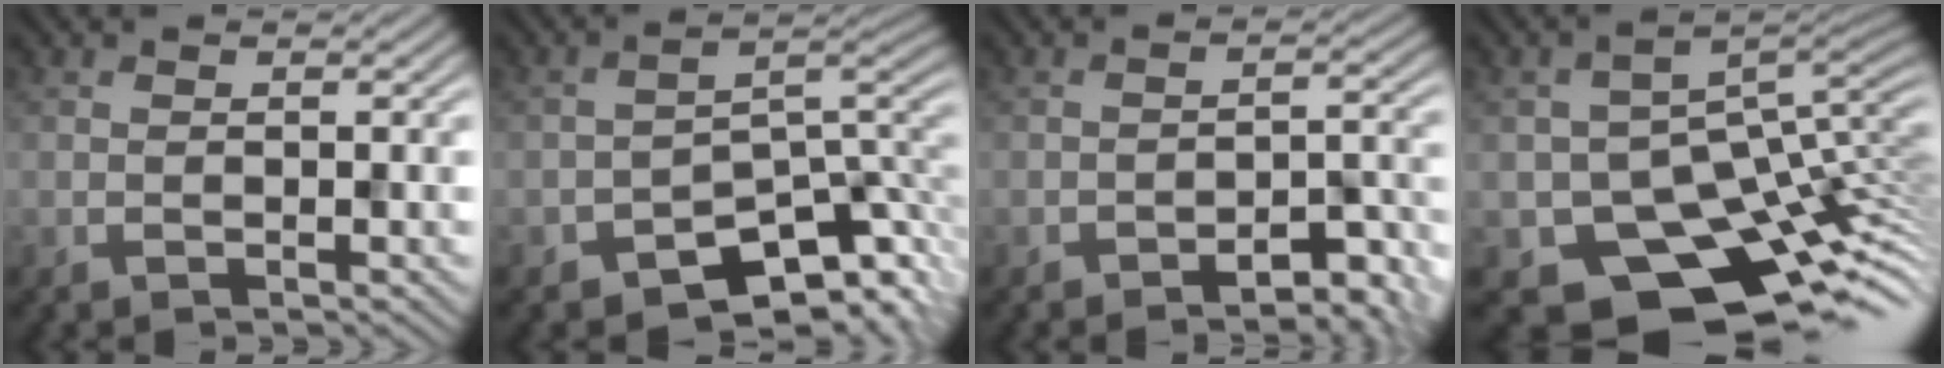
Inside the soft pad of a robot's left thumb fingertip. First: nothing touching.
{"total": 7.5, "force": [-6.1, 3.3, 3.0], "torque": [-0.024, -0.014, -0.106]}
{"total": 4.5, "force": [-4.0, 0.4, 2.1], "torque": [-0.026, 0.014, -0.053]}
{"total": 11.4, "force": [-5.4, 7.3, 6.8], "torque": [-0.105, -0.041, -0.068]}